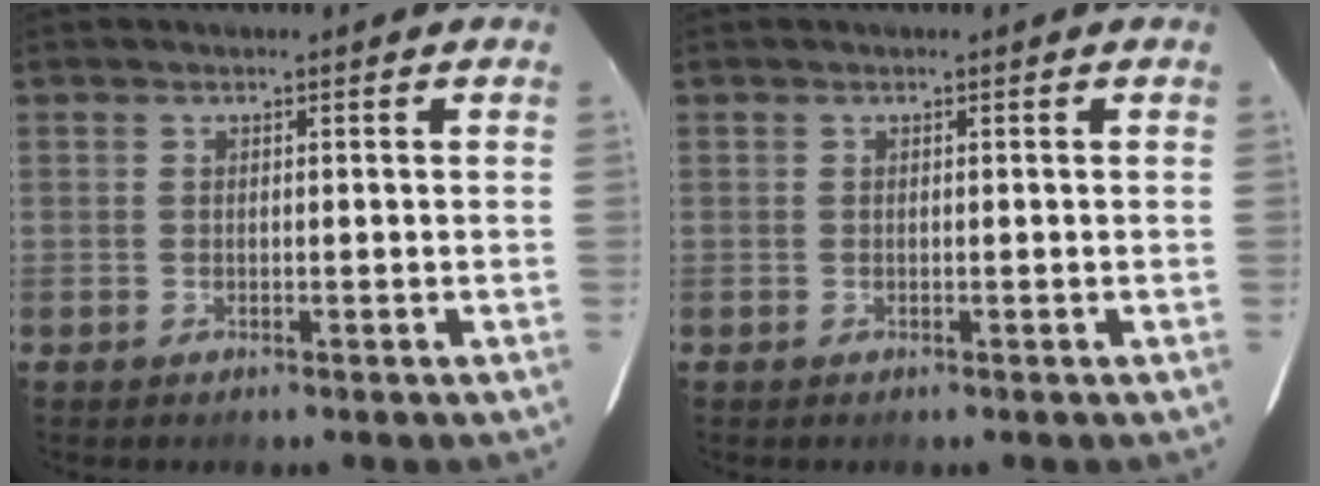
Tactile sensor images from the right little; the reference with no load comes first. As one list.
[{"total": 0.0}]